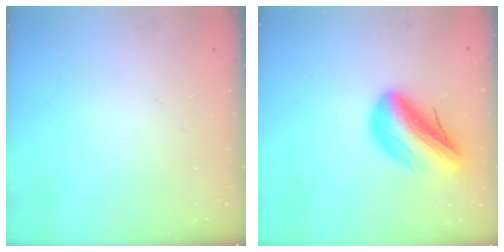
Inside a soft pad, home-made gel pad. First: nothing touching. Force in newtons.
{"total": 15.9, "press": 15.4, "slide": 4.0}